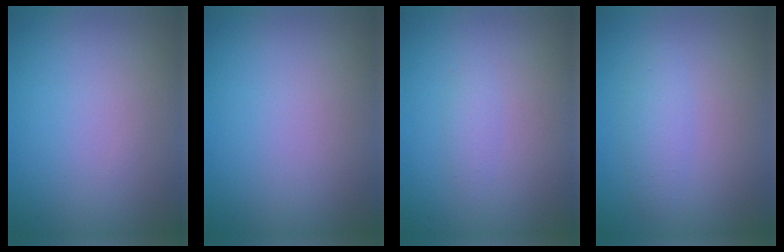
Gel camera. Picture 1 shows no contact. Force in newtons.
{"total": 0.0}
{"total": 0.8, "press": 0.8, "slide": 0.1}
{"total": 1.6, "press": 1.6, "slide": 0.0}